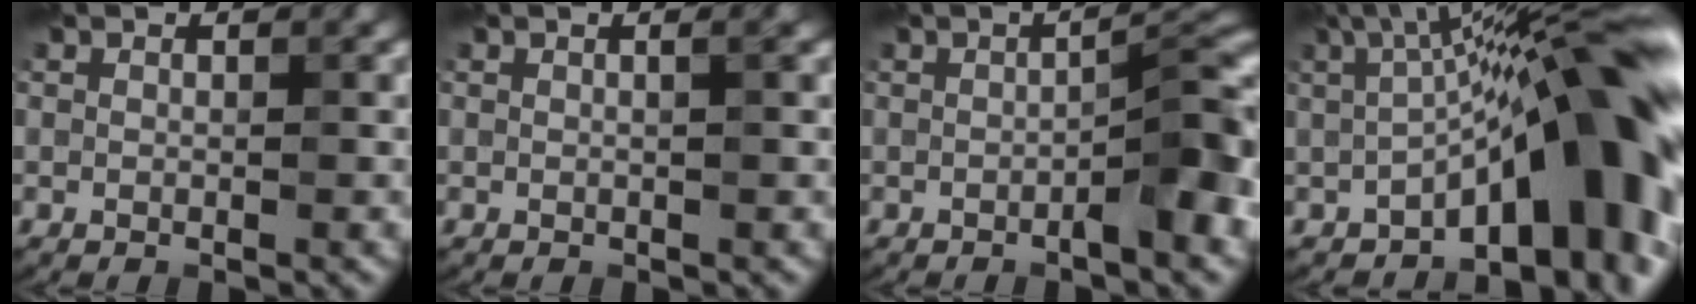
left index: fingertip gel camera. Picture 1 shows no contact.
{"total": 1.4, "force": [0.3, 0.5, 1.3], "torque": [-0.015, 0.003, -0.005]}
{"total": 5.6, "force": [-1.3, 1.0, 5.4], "torque": [-0.074, 0.014, -0.025]}
{"total": 14.5, "force": [-1.9, 4.5, 13.7], "torque": [-0.154, 0.039, -0.036]}